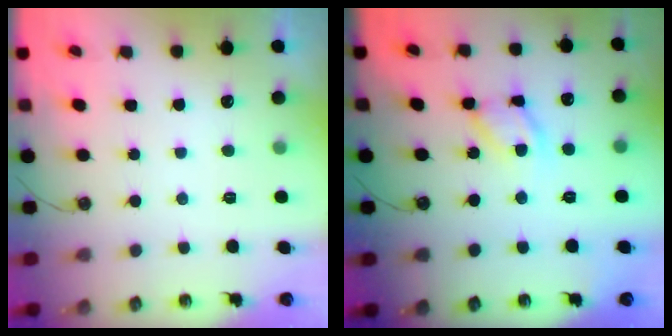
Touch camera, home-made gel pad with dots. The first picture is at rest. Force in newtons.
{"total": 10.9, "press": 10.9, "slide": 0.5}